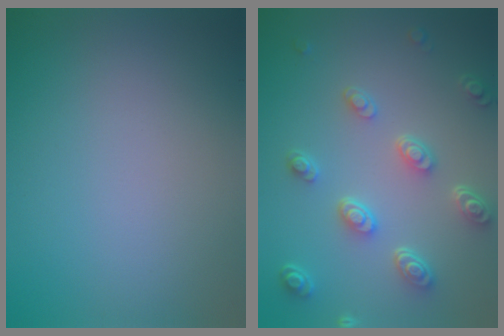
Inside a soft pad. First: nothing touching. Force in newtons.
{"total": 4.8, "press": 3.6, "slide": 3.1}